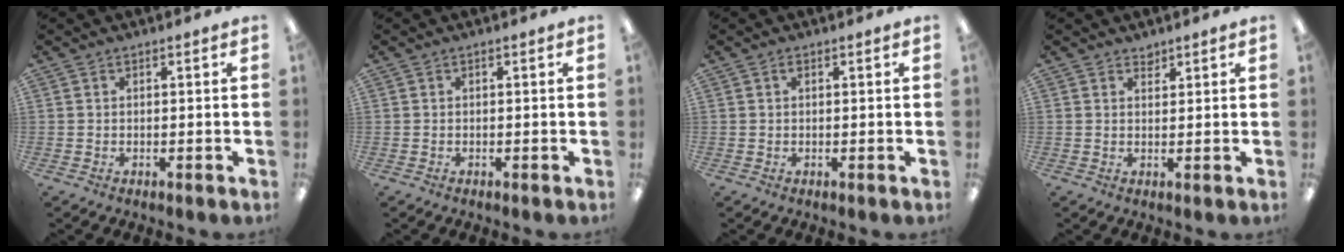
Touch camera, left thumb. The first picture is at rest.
{"total": 0.0}
{"total": 0.7, "force": [0.4, 0.4, 0.4], "torque": [-0.009, 0.004, 0.007]}
{"total": 1.6, "force": [1.5, 0.5, 0.0], "torque": [0.007, -0.006, 0.028]}